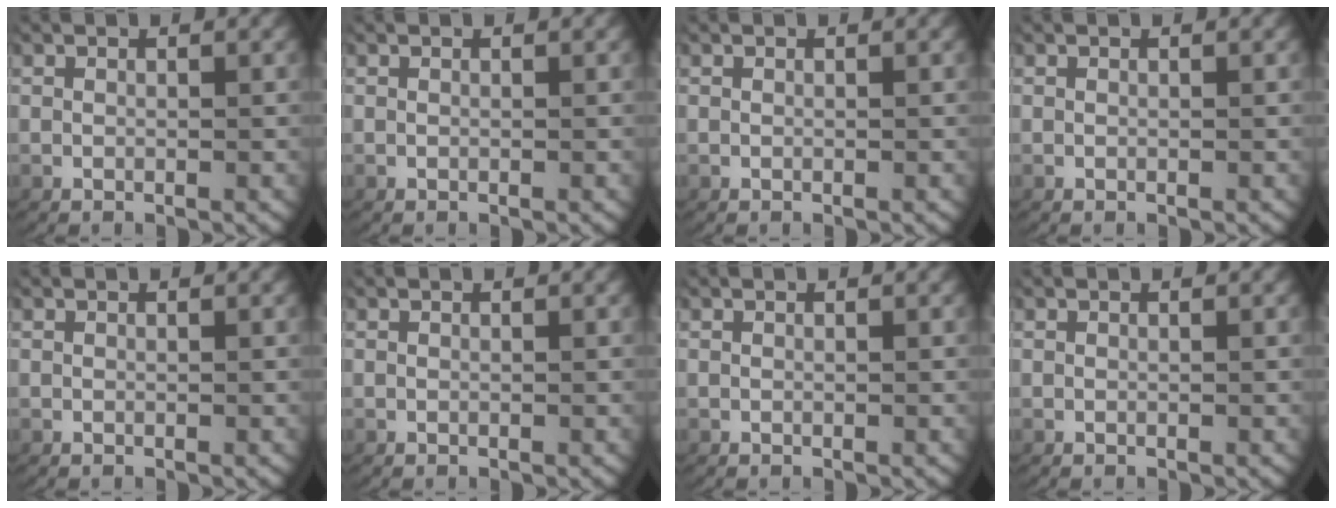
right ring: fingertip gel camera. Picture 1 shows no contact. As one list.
[{"total": 0.0}, {"total": 0.0}, {"total": 0.0}, {"total": 0.0}, {"total": 0.0}, {"total": 0.0}, {"total": 0.0}]